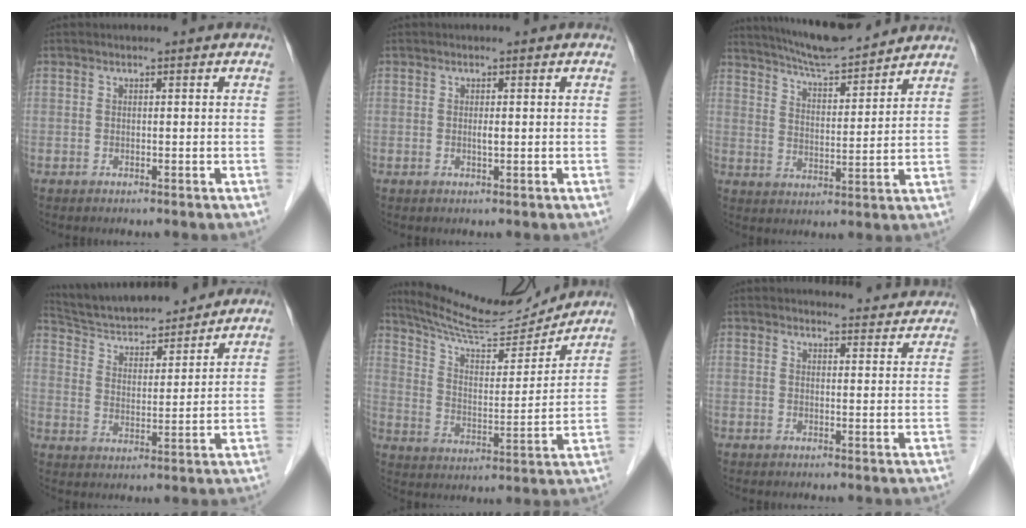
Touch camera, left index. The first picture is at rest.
{"total": 0.7, "force": [0.0, 0.1, 0.7], "torque": [-0.015, -0.003, 0.001]}
{"total": 12.1, "force": [11.3, 1.0, 4.4], "torque": [-0.079, 0.012, 0.183]}
{"total": 15.9, "force": [14.7, 3.1, 5.2], "torque": [-0.087, 0.017, 0.242]}
{"total": 16.1, "force": [15.4, 1.5, 4.5], "torque": [-0.084, -0.006, 0.245]}
{"total": 7.7, "force": [7.6, 1.3, 0.5], "torque": [0.009, -0.003, 0.072]}